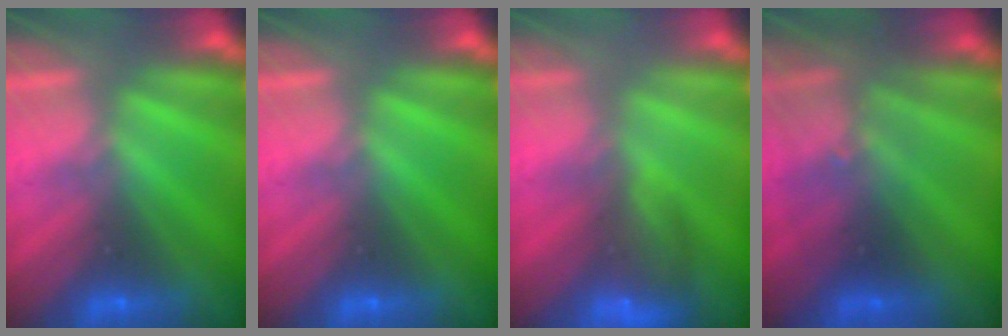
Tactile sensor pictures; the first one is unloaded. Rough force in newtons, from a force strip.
{"total": 0.0}
{"total": 8.6}
{"total": 3.0}